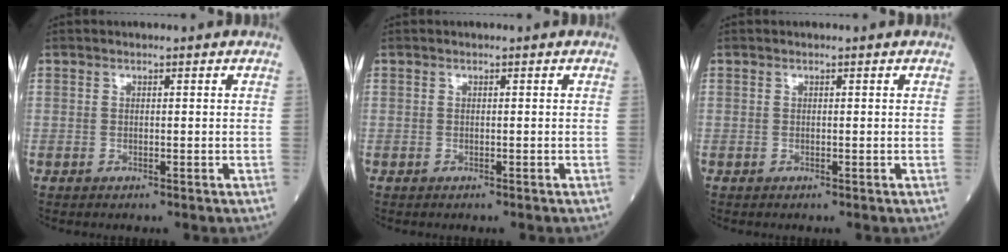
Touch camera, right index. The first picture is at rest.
{"total": 0.0}
{"total": 0.0}